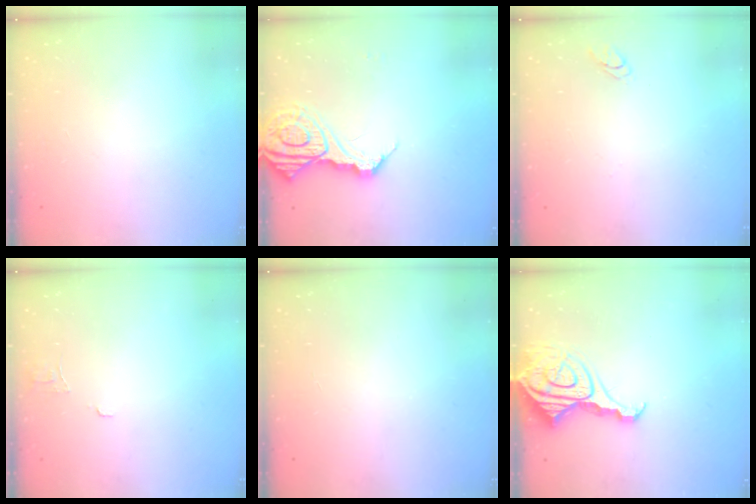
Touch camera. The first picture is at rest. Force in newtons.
{"total": 14.3, "press": 14.3, "slide": 1.4}
{"total": 2.7, "press": 2.7, "slide": 0.3}
{"total": 4.5, "press": 4.5, "slide": 0.3}
{"total": 0.0}
{"total": 14.6, "press": 14.5, "slide": 1.4}